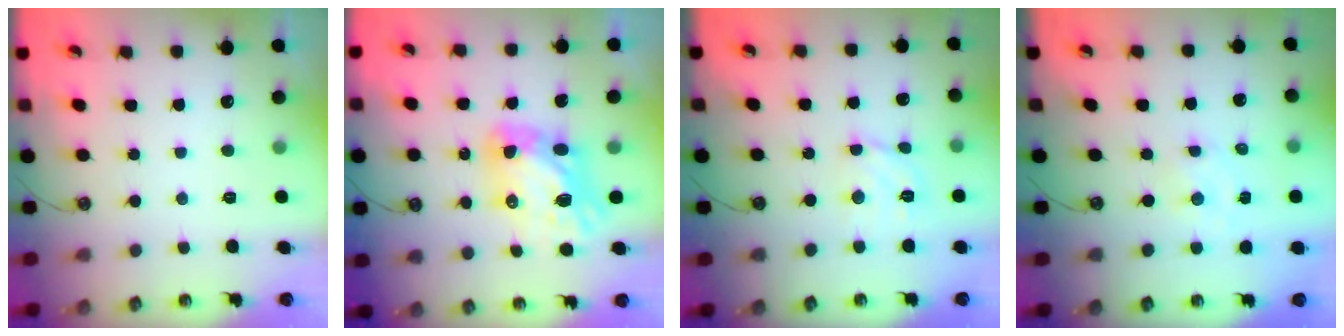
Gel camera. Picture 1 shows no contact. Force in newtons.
{"total": 11.0, "press": 10.9, "slide": 1.3}
{"total": 8.1, "press": 8.0, "slide": 1.1}
{"total": 1.3, "press": 1.3, "slide": 0.2}